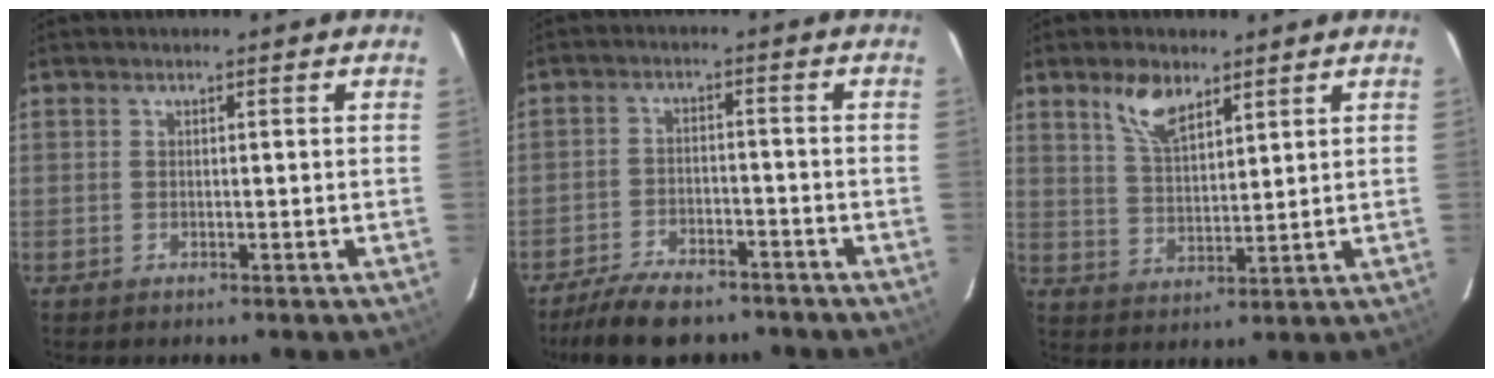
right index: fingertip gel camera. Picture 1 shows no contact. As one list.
[{"total": 11.7, "force": [-9.5, 4.4, 5.2], "torque": [-0.122, -0.005, -0.149]}, {"total": 7.2, "force": [4.8, 3.2, 4.3], "torque": [-0.078, 0.006, 0.096]}]